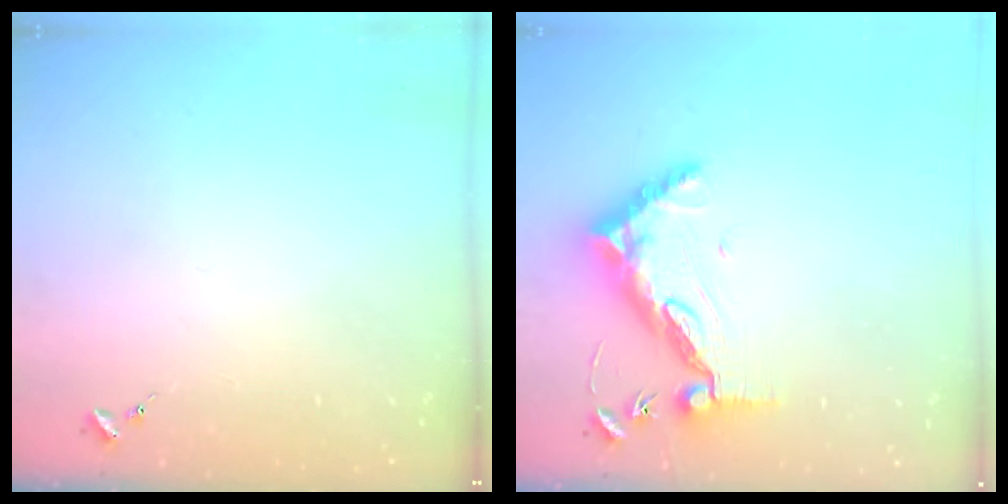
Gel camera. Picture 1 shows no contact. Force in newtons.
{"total": 13.4, "press": 13.3, "slide": 1.4}